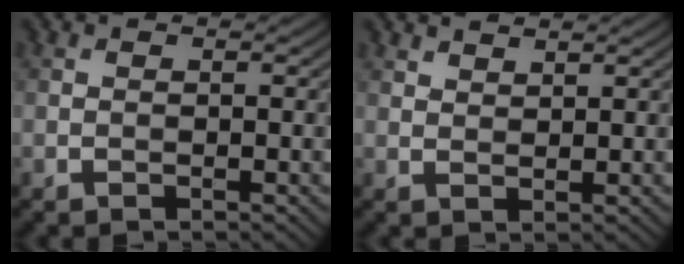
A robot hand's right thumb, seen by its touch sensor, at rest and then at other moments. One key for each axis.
{"total": 1.8, "fx": 1.6, "fy": 0.5, "fz": 0.6, "tx": -0.016, "ty": -0.003, "tz": 0.037}